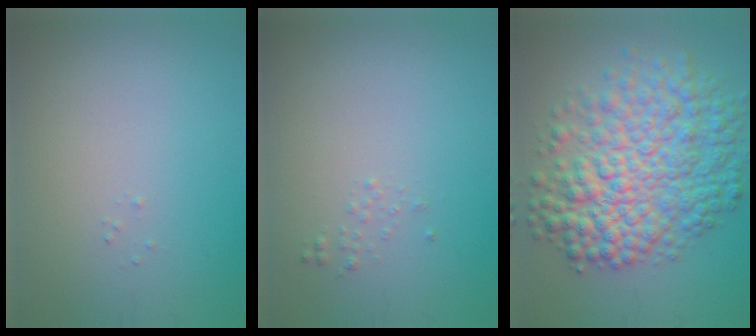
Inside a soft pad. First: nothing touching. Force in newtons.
{"total": 0.6, "press": 0.6, "slide": 0.1}
{"total": 9.8, "press": 9.8, "slide": 0.1}